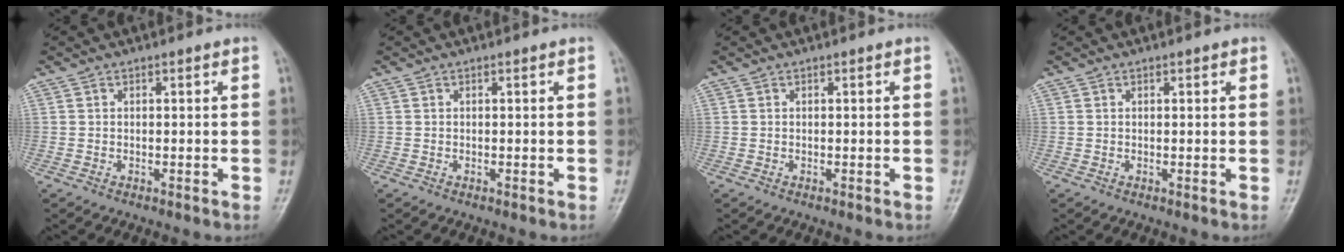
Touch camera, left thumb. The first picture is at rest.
{"total": 0.0}
{"total": 0.0}
{"total": 0.8, "force": [0.4, 0.3, 0.6], "torque": [-0.005, 0.001, 0.004]}